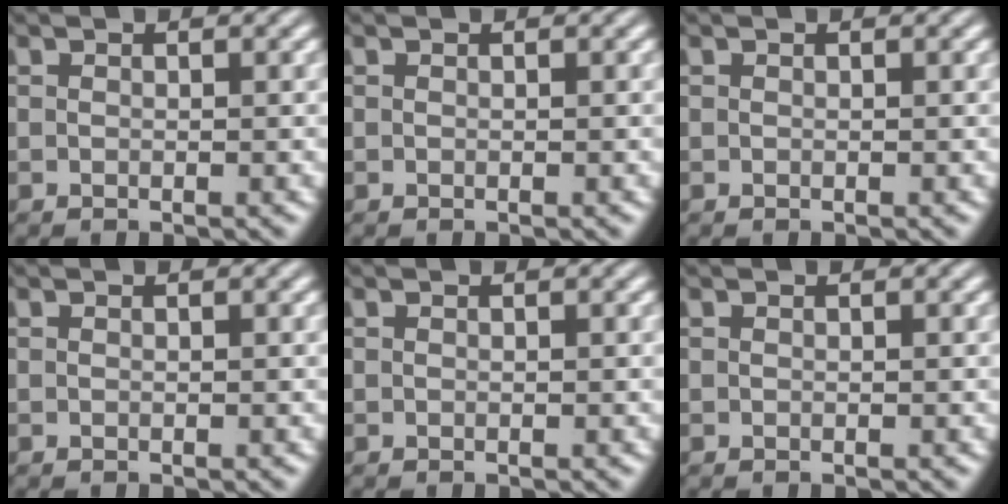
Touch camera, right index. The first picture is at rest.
{"total": 0.0}
{"total": 0.0}
{"total": 0.0}
{"total": 0.0}
{"total": 0.0}